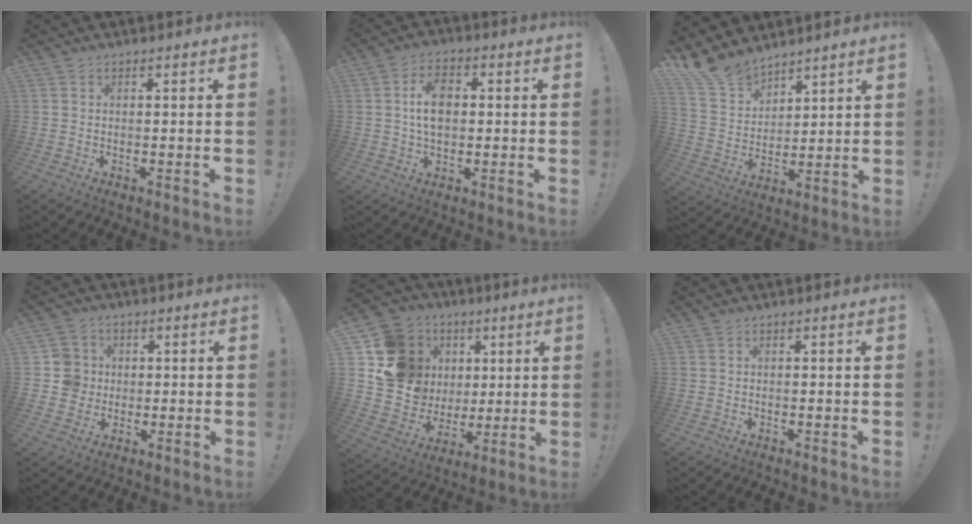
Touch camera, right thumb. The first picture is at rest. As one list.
[{"total": 9.1, "force": [0.9, 5.9, 6.8], "torque": [-0.101, 0.006, 0.015]}, {"total": 11.9, "force": [10.3, 5.4, 2.5], "torque": [-0.065, -0.073, 0.200]}, {"total": 7.1, "force": [0.1, 7.0, 1.1], "torque": [-0.019, 0.003, 0.006]}, {"total": 18.4, "force": [5.1, 16.2, 7.0], "torque": [-0.109, -0.015, 0.136]}, {"total": 0.0}]